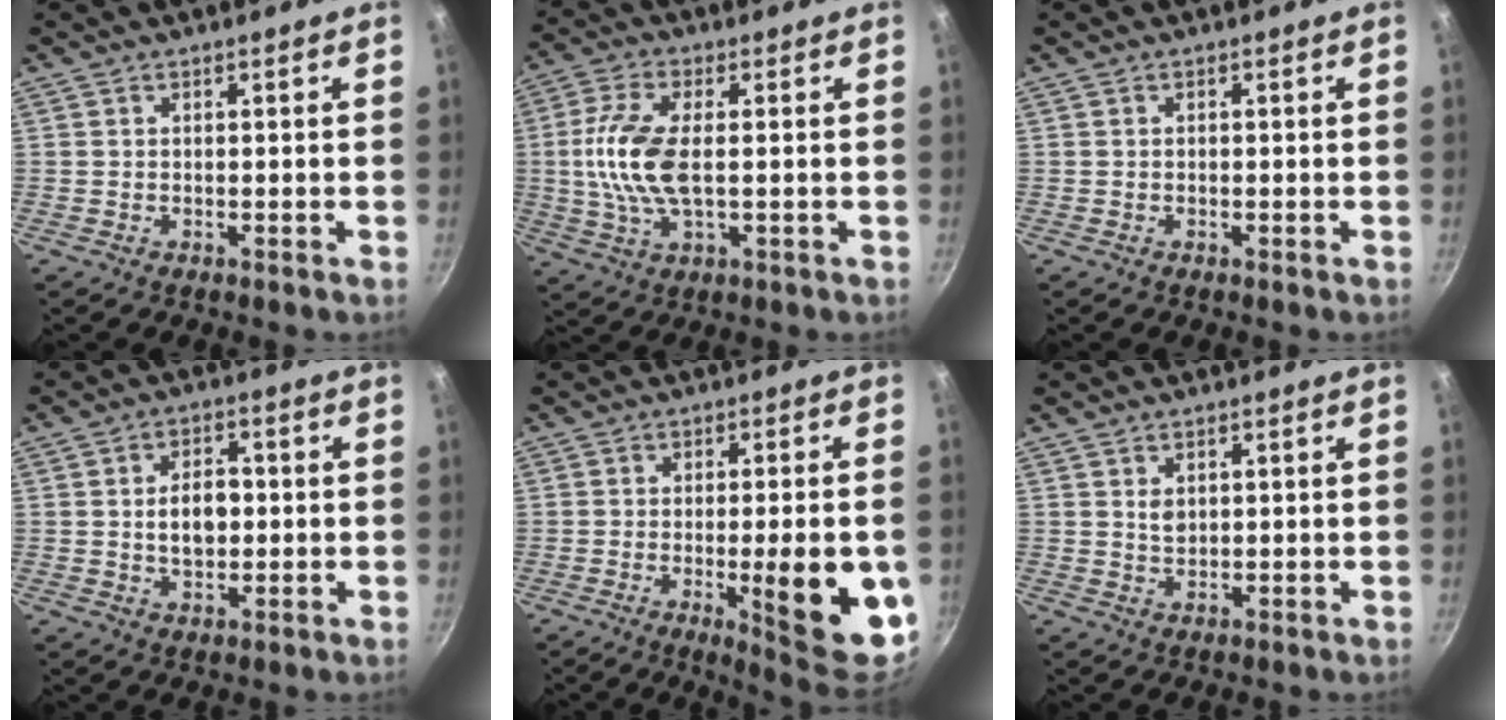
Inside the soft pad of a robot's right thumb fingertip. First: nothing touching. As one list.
[{"total": 11.0, "force": [0.2, 4.8, 9.9], "torque": [-0.211, 0.004, -0.001]}, {"total": 0.0}, {"total": 6.9, "force": [0.2, 4.4, 5.3], "torque": [-0.067, 0.005, 0.003]}, {"total": 16.7, "force": [-3.8, 4.2, 15.7], "torque": [-0.175, 0.000, -0.042]}, {"total": 2.4, "force": [0.9, 1.5, 1.5], "torque": [-0.024, -0.008, 0.018]}]